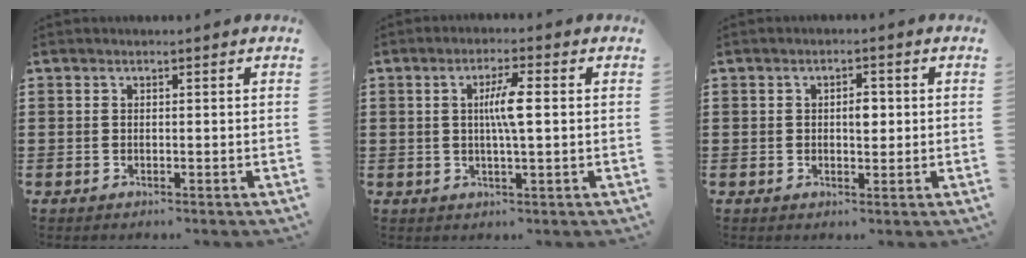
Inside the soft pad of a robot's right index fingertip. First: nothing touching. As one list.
[{"total": 4.9, "force": [0.5, 0.5, 4.8], "torque": [-0.090, -0.001, 0.004]}, {"total": 2.6, "force": [0.2, 1.3, 2.3], "torque": [-0.029, 0.000, -0.001]}]